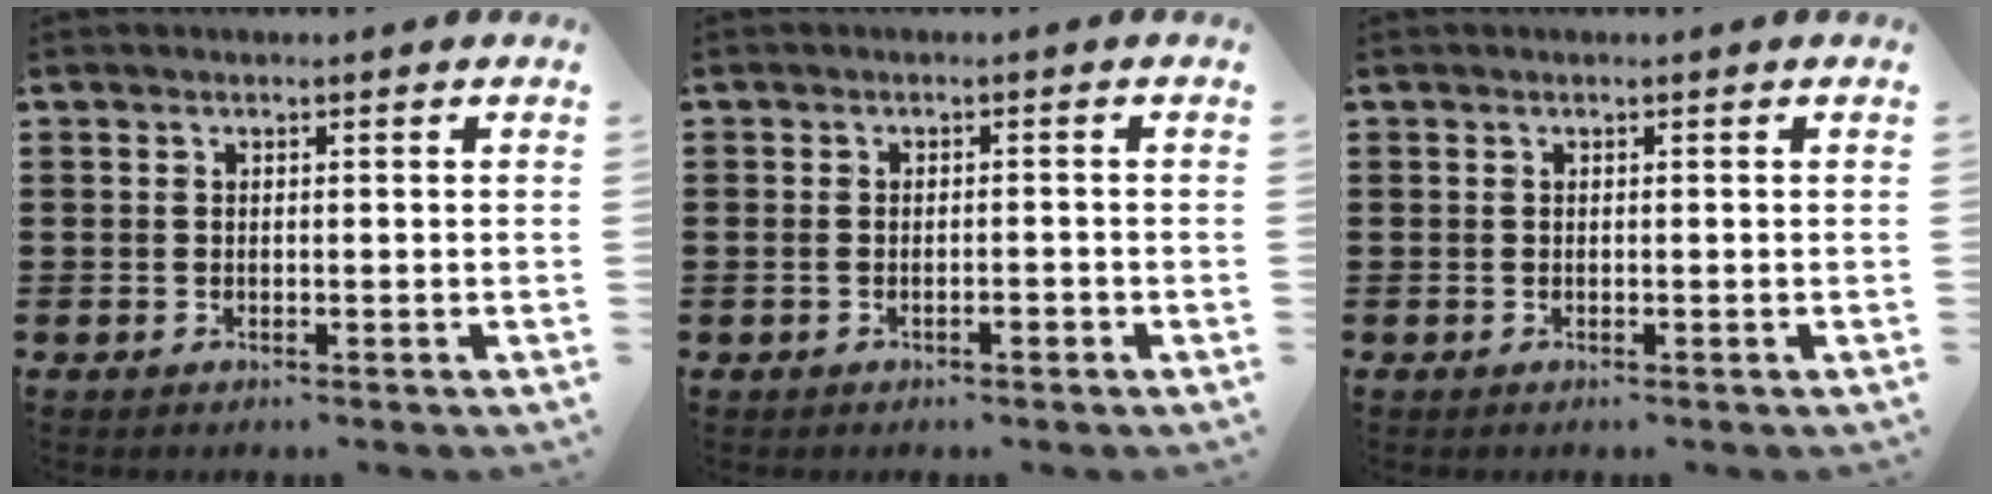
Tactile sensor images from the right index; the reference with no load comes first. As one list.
[{"total": 1.5, "force": [-0.9, 0.3, 1.2], "torque": [-0.022, 0.000, -0.016]}, {"total": 0.0}]